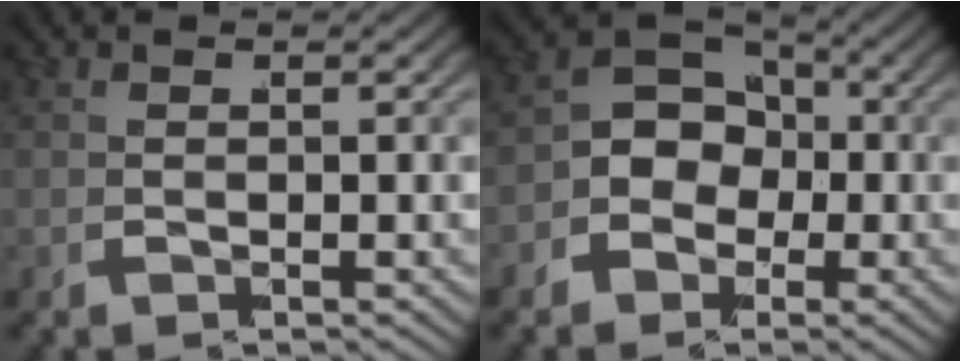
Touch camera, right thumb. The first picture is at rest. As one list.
[{"total": 6.8, "force": [-1.4, 5.8, 3.3], "torque": [-0.068, -0.014, -0.028]}]